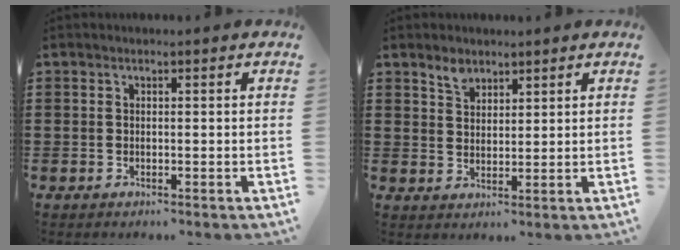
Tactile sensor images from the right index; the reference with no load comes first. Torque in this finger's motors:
{"motor_torque": [0.01, 0.00, 0.01, 0.05]}